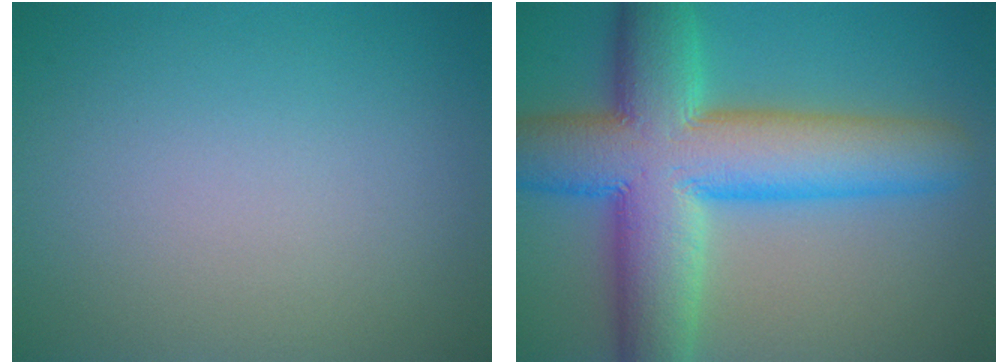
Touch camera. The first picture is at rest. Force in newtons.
{"total": 13.2, "press": 13.2, "slide": 0.5}